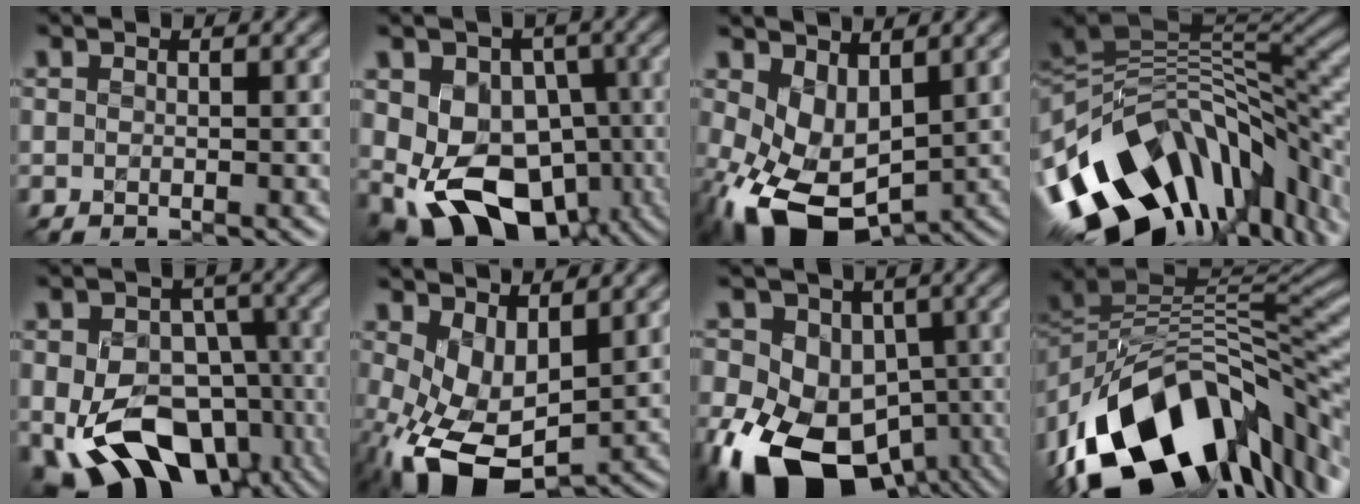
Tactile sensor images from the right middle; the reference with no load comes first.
{"total": 11.1, "force": [-2.4, 8.0, 7.3], "torque": [-0.112, -0.012, -0.040]}
{"total": 7.6, "force": [-1.2, 5.0, 5.6], "torque": [-0.125, -0.017, -0.008]}
{"total": 16.4, "force": [-5.9, 8.5, 12.7], "torque": [-0.217, -0.014, -0.087]}
{"total": 13.8, "force": [-4.5, 9.6, 8.9], "torque": [-0.159, -0.027, -0.066]}
{"total": 6.9, "force": [-0.9, 3.9, 5.6], "torque": [-0.134, -0.014, -0.007]}
{"total": 18.7, "force": [-6.4, 13.7, 11.1], "torque": [-0.207, -0.027, -0.093]}
{"total": 15.7, "force": [-5.6, 9.3, 11.3], "torque": [-0.191, -0.010, -0.087]}